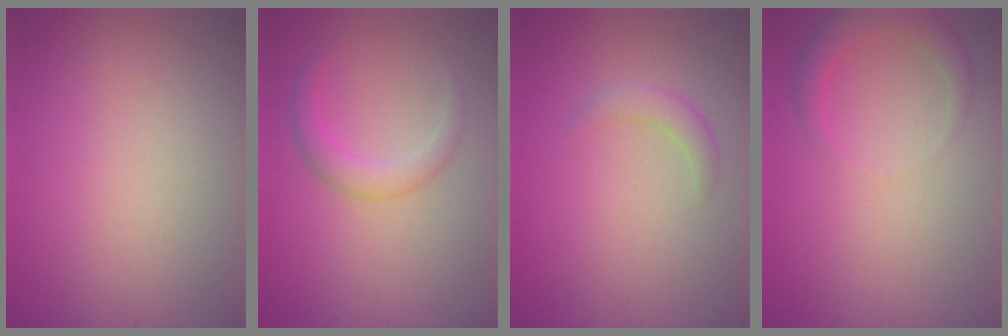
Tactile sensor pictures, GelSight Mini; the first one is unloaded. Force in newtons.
{"total": 2.3, "press": 2.3, "slide": 0.1}
{"total": 1.7, "press": 1.7, "slide": 0.1}
{"total": 2.7, "press": 2.6, "slide": 0.3}